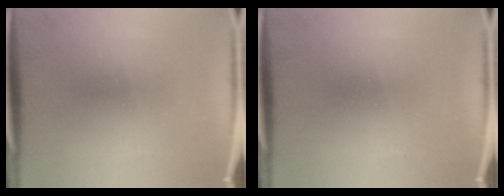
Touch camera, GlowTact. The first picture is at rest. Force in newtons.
{"total": 0.0}